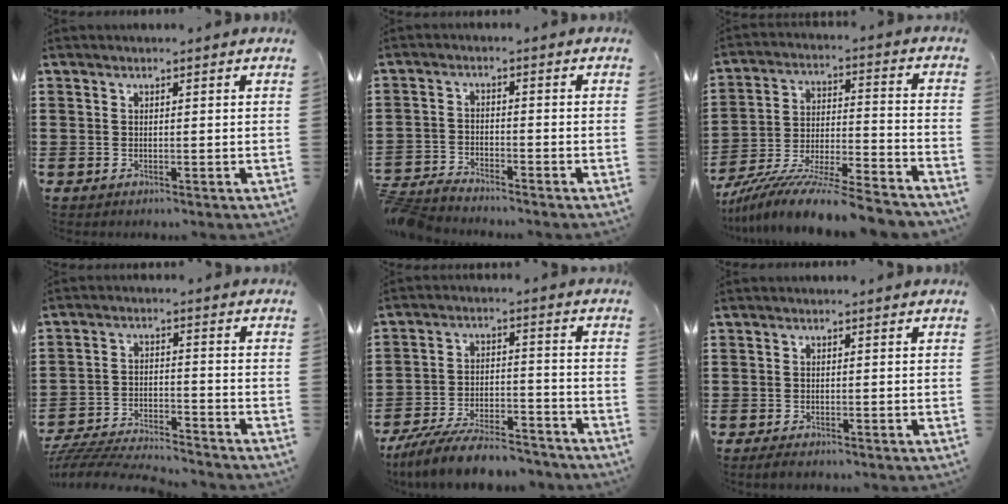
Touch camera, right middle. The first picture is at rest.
{"total": 3.5, "force": [-3.5, 0.3, 0.4], "torque": [-0.025, -0.001, -0.079]}
{"total": 11.2, "force": [-10.4, -0.1, 4.3], "torque": [-0.068, 0.015, -0.203]}
{"total": 6.0, "force": [-5.9, 0.5, 1.2], "torque": [-0.029, 0.003, -0.120]}
{"total": 9.0, "force": [-8.2, 1.3, 3.3], "torque": [-0.065, 0.015, -0.159]}
{"total": 1.0, "force": [-0.8, 0.3, 0.4], "torque": [-0.009, -0.003, -0.016]}